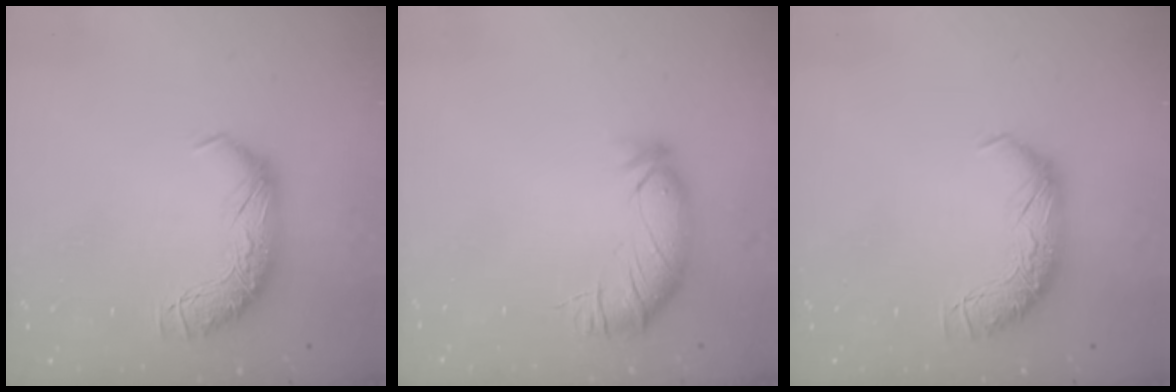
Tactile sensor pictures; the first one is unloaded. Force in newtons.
{"total": 3.0, "press": 2.4, "slide": 1.9}
{"total": 0.0}